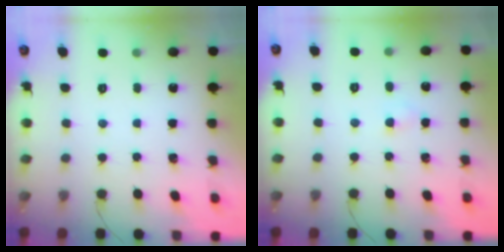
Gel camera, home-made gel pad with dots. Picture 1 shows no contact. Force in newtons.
{"total": 2.2, "press": 2.1, "slide": 0.8}